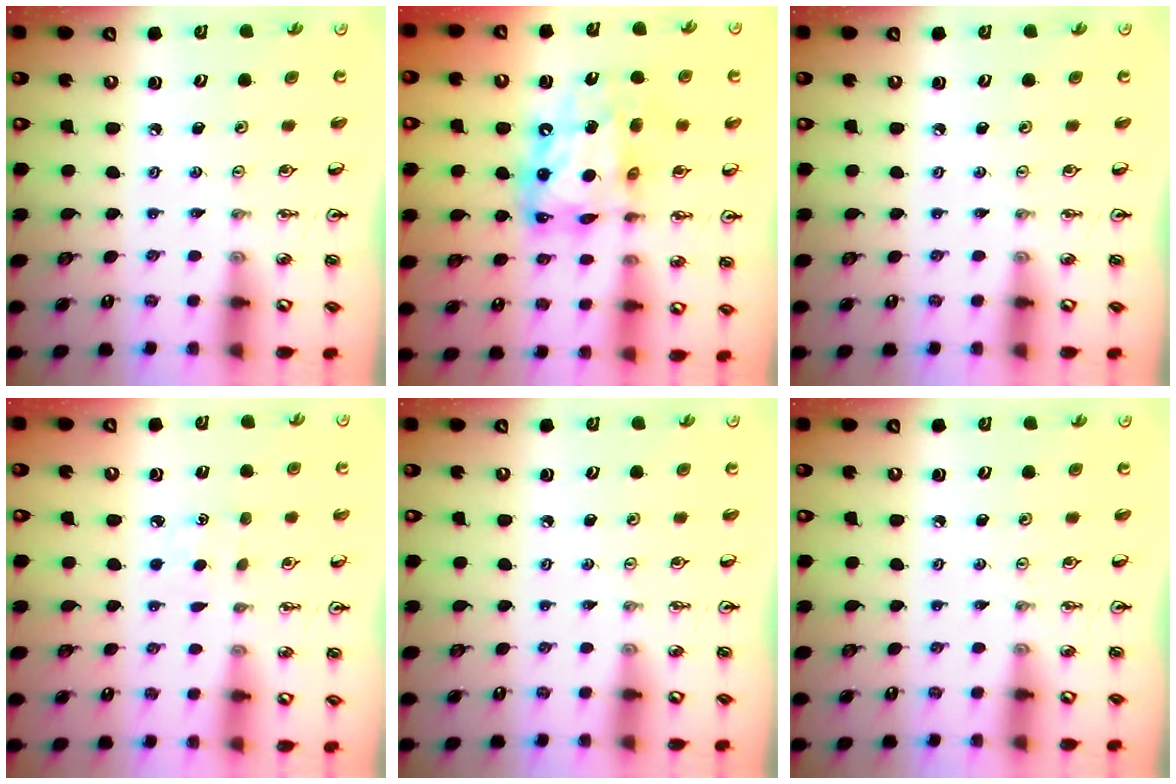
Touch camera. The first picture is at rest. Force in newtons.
{"total": 12.7, "press": 12.6, "slide": 1.3}
{"total": 0.0}
{"total": 2.0, "press": 2.0, "slide": 0.3}
{"total": 0.0}
{"total": 0.0}